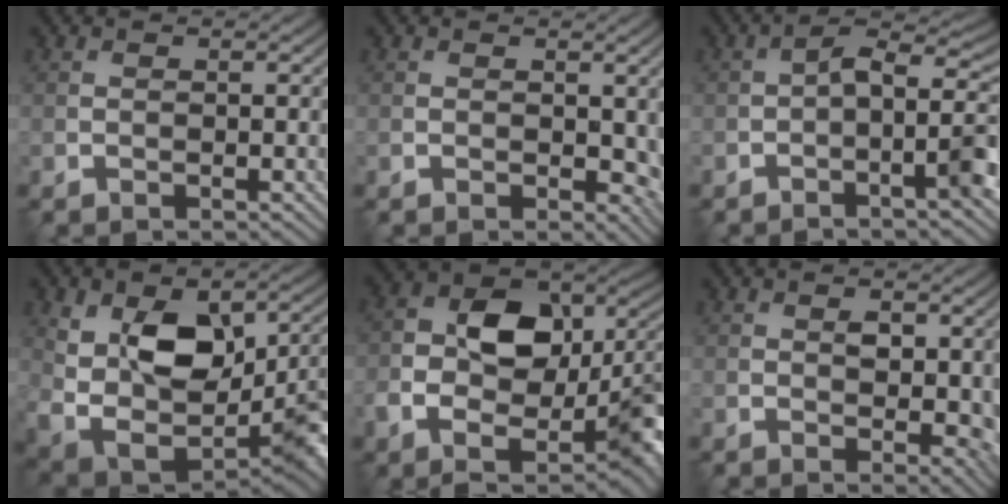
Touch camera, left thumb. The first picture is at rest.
{"total": 3.1, "force": [0.3, 2.1, 2.3], "torque": [-0.028, -0.010, 0.008]}
{"total": 6.4, "force": [-1.8, 1.6, 5.9], "torque": [-0.088, 0.022, -0.041]}
{"total": 13.9, "force": [1.2, 8.9, 10.6], "torque": [-0.173, -0.031, 0.036]}
{"total": 14.7, "force": [-1.7, 9.6, 10.9], "torque": [-0.180, -0.006, -0.035]}
{"total": 4.0, "force": [0.4, 2.2, 3.3], "torque": [-0.043, -0.004, 0.011]}